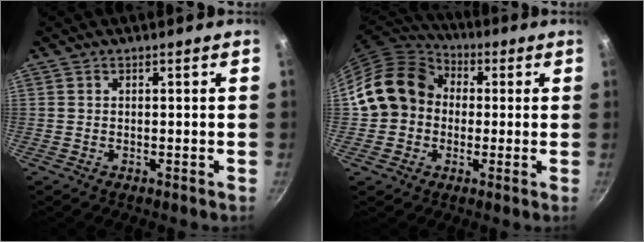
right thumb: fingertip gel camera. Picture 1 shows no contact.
{"total": 14.8, "force": [1.1, 12.6, 7.7], "torque": [-0.113, 0.036, 0.006]}